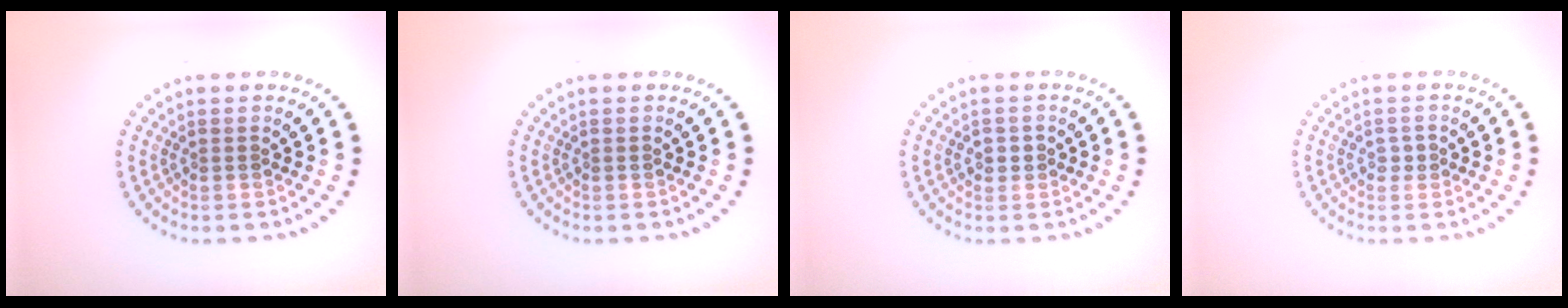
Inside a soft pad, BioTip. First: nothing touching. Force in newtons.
{"total": 0.0}
{"total": 1.1, "press": 1.1, "slide": 0.3}
{"total": 0.8, "press": 0.8, "slide": 0.1}